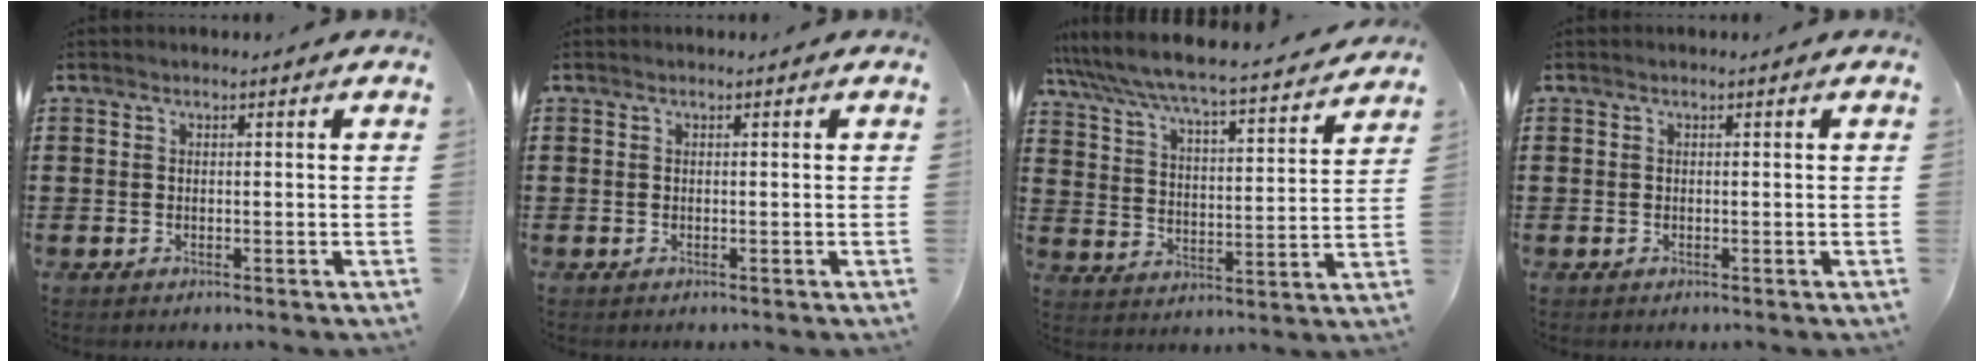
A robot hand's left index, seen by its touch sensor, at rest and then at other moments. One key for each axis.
{"total": 0.0}
{"total": 5.1, "fx": 4.8, "fy": -0.1, "fz": 1.5, "tx": -0.055, "ty": -0.042, "tz": 0.072}
{"total": 0.0}